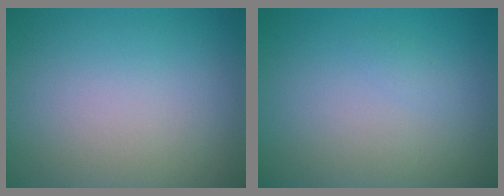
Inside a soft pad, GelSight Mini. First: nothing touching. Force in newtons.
{"total": 0.5, "press": 0.5, "slide": 0.0}